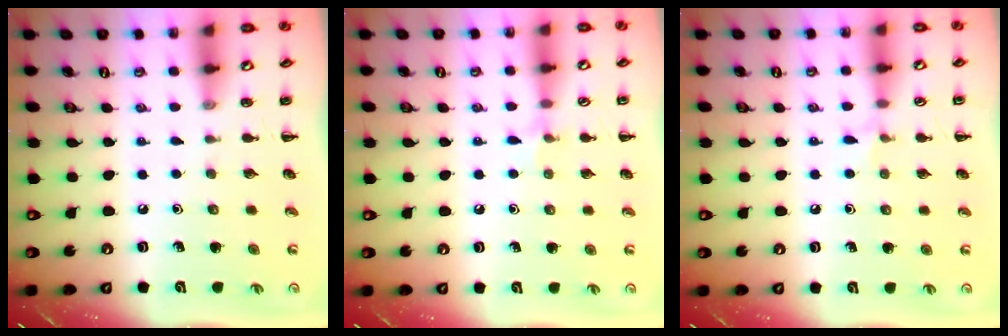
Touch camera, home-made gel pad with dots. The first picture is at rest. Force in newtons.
{"total": 4.9, "press": 4.6, "slide": 1.5}
{"total": 4.8, "press": 4.5, "slide": 1.7}